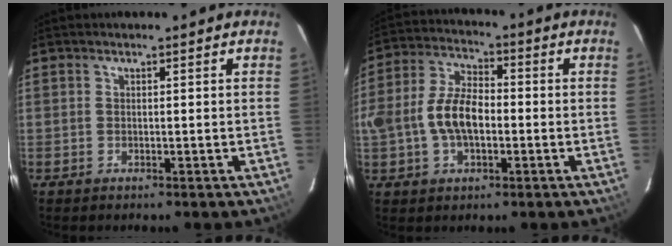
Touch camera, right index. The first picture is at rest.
{"total": 10.9, "force": [-1.7, 6.4, 8.7], "torque": [-0.181, 0.015, -0.032]}